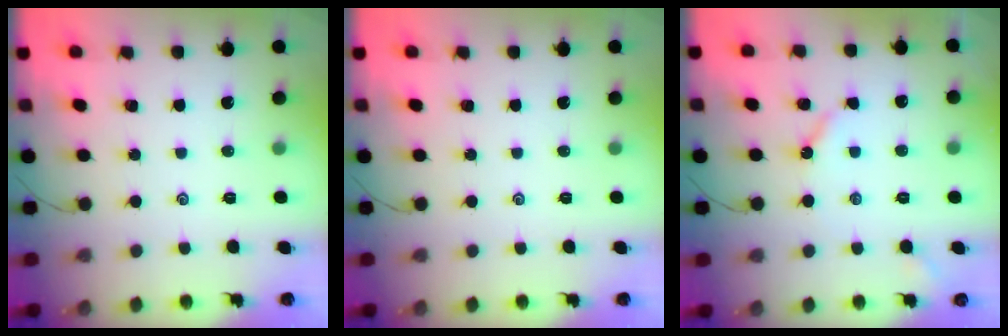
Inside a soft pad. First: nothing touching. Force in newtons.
{"total": 0.0}
{"total": 3.9, "press": 3.9, "slide": 0.4}